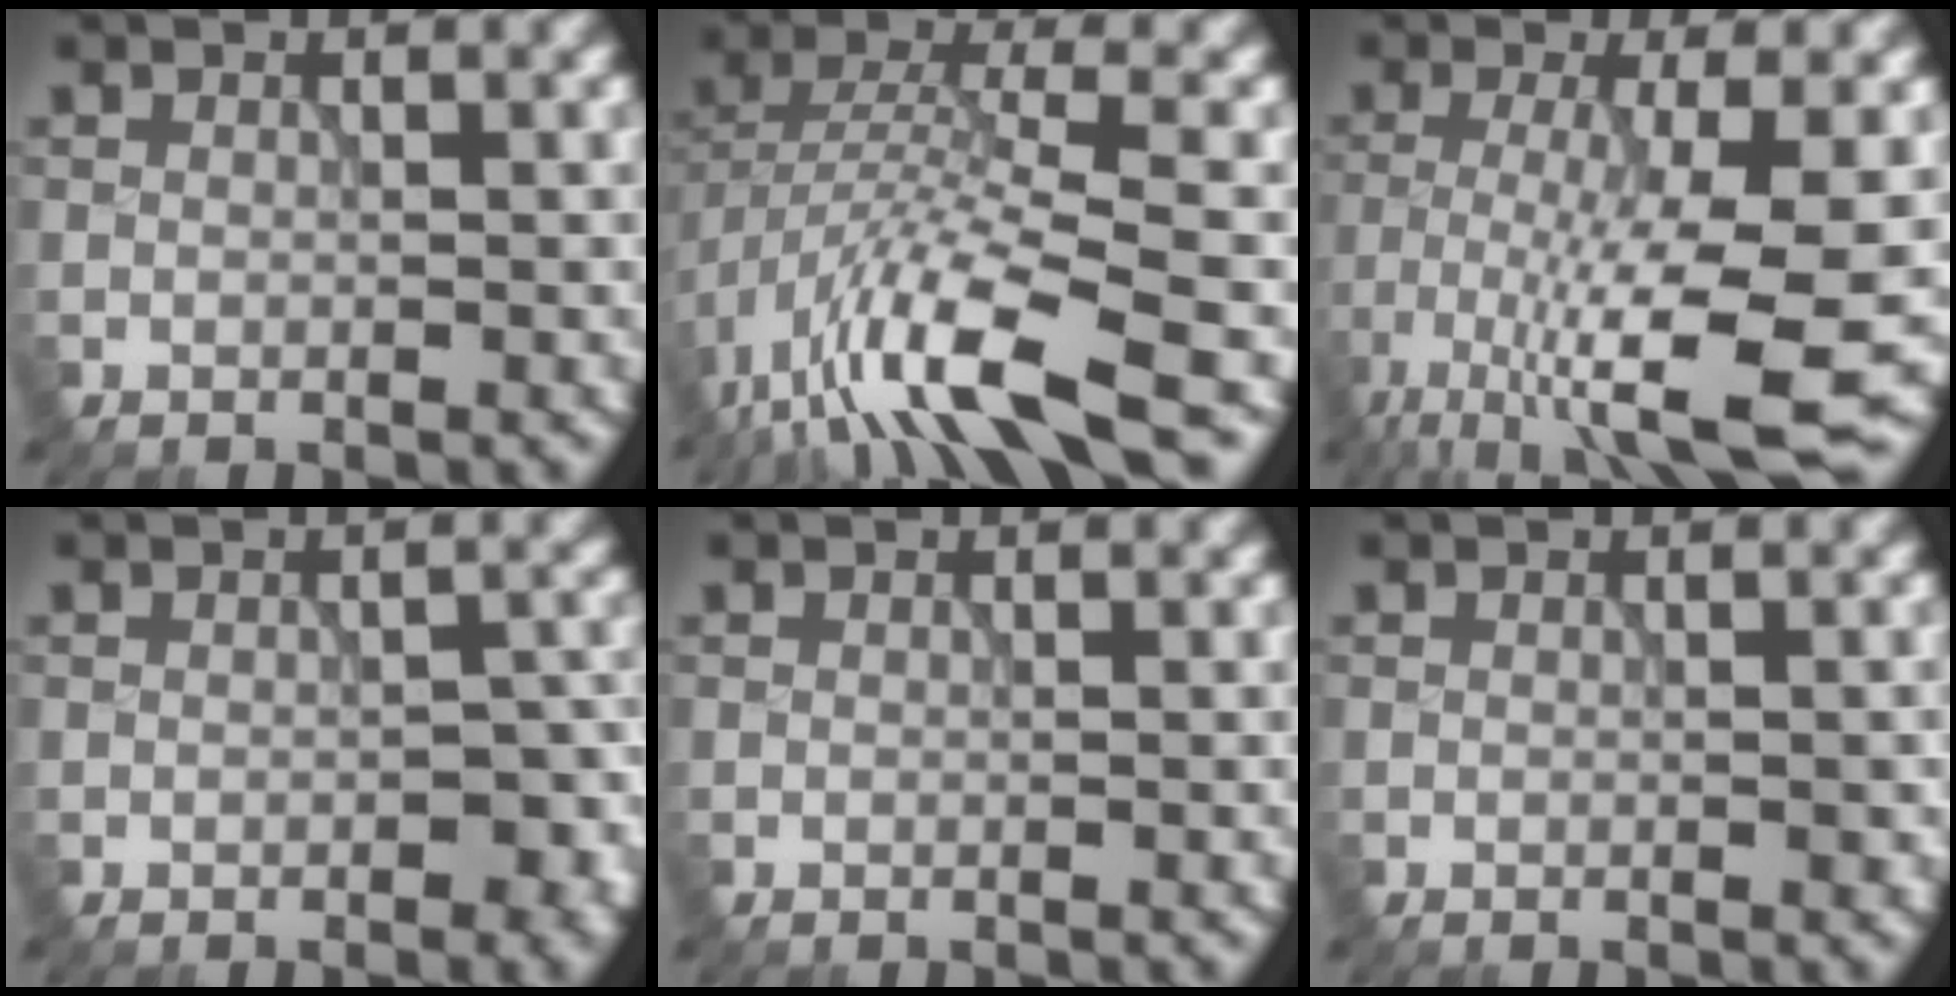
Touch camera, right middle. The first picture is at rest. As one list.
[{"total": 9.7, "force": [-5.7, 2.6, 7.4], "torque": [-0.140, 0.002, -0.113]}, {"total": 8.4, "force": [-3.8, 1.1, 7.4], "torque": [-0.128, -0.010, -0.074]}, {"total": 4.2, "force": [-1.1, 2.4, 3.3], "torque": [-0.039, -0.008, -0.011]}, {"total": 0.0}, {"total": 0.9, "force": [-0.1, 0.4, 0.7], "torque": [-0.009, -0.002, 0.001]}]